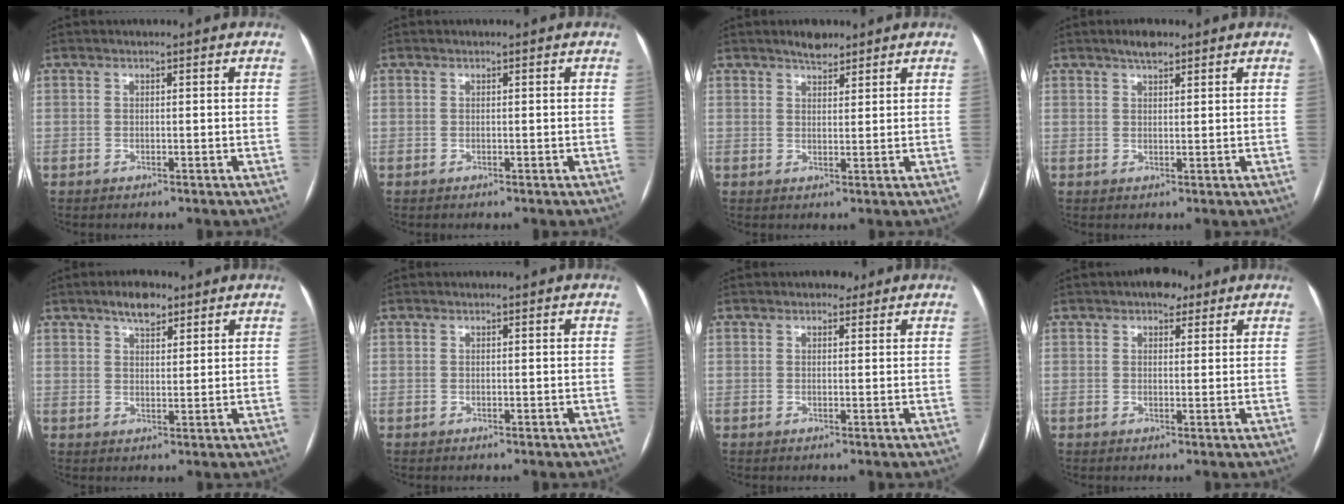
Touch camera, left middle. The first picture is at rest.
{"total": 0.0}
{"total": 3.0, "force": [2.5, 1.2, 1.1], "torque": [-0.020, 0.004, 0.038]}
{"total": 2.7, "force": [2.1, 0.9, 1.5], "torque": [-0.029, 0.007, 0.033]}
{"total": 4.4, "force": [3.1, 1.9, 2.6], "torque": [-0.044, 0.008, 0.051]}
{"total": 0.0}
{"total": 1.8, "force": [1.2, 1.1, 0.6], "torque": [-0.008, 0.006, 0.014]}
{"total": 3.7, "force": [2.4, 2.1, 1.9], "torque": [-0.024, 0.014, 0.033]}